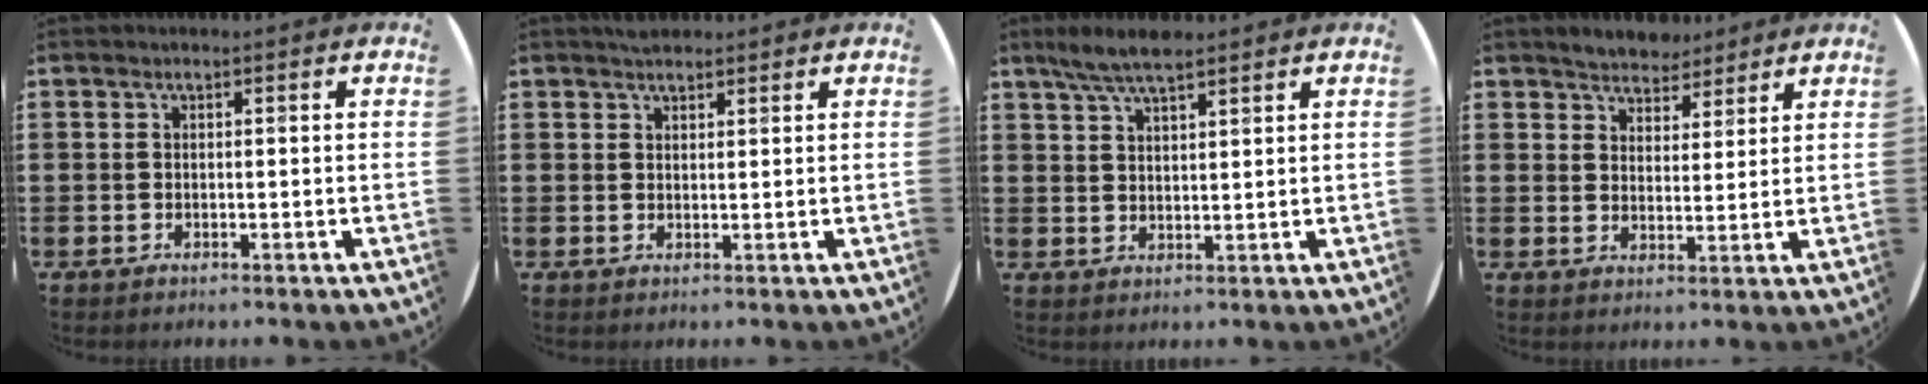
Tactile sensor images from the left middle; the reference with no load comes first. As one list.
[{"total": 1.7, "force": [1.6, 0.4, 0.3], "torque": [0.001, 0.000, 0.029]}, {"total": 5.2, "force": [4.3, 1.1, 2.8], "torque": [-0.063, -0.003, 0.077]}, {"total": 4.2, "force": [4.0, 1.3, 0.1], "torque": [-0.016, -0.008, 0.076]}]